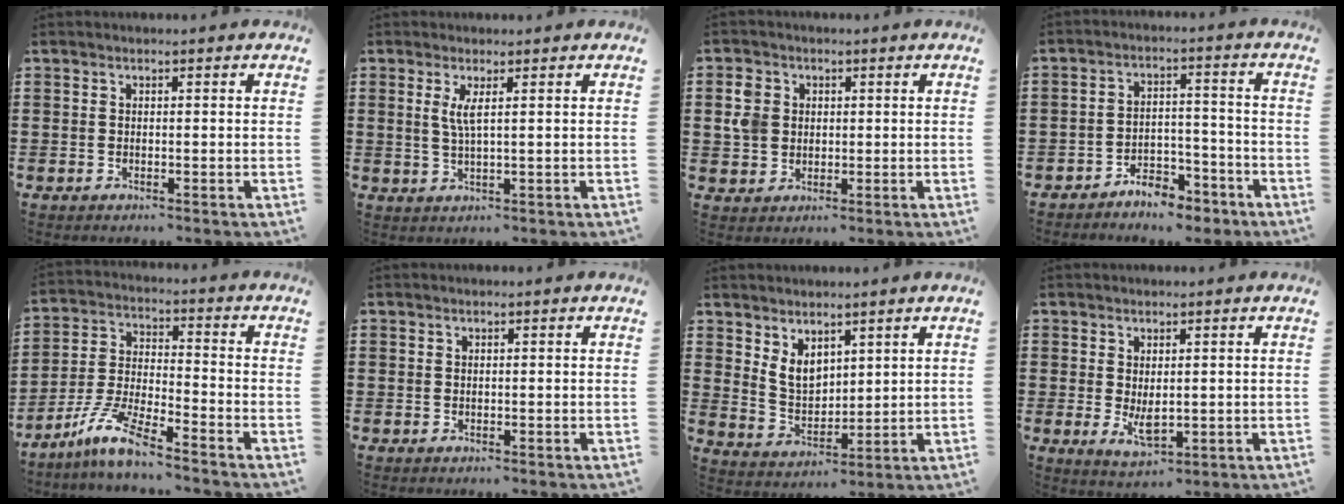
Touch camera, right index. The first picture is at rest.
{"total": 2.9, "force": [1.0, 0.1, 2.7], "torque": [-0.059, -0.002, 0.015]}
{"total": 4.8, "force": [0.9, 4.2, 2.1], "torque": [-0.062, 0.013, 0.014]}
{"total": 4.9, "force": [-4.5, 1.5, 0.9], "torque": [-0.016, 0.014, -0.091]}
{"total": 8.0, "force": [-6.6, 0.1, 4.6], "torque": [-0.119, -0.016, -0.137]}
{"total": 0.0}
{"total": 5.3, "force": [3.1, 3.5, 2.6], "torque": [-0.064, 0.003, 0.059]}
{"total": 3.6, "force": [0.2, 1.5, 3.2], "torque": [-0.059, -0.009, 0.002]}